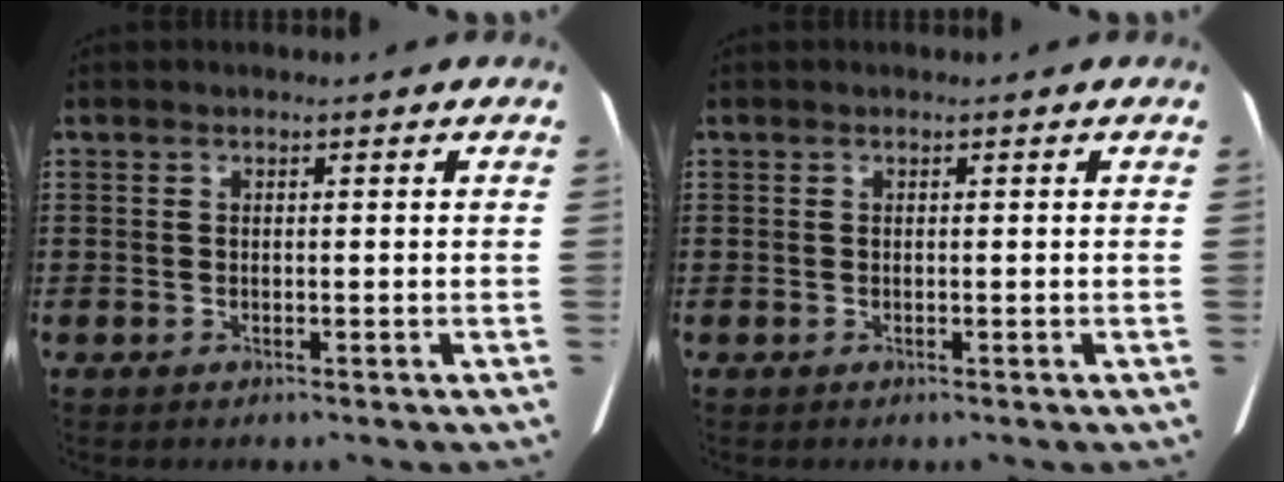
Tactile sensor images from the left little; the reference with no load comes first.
{"total": 0.0}